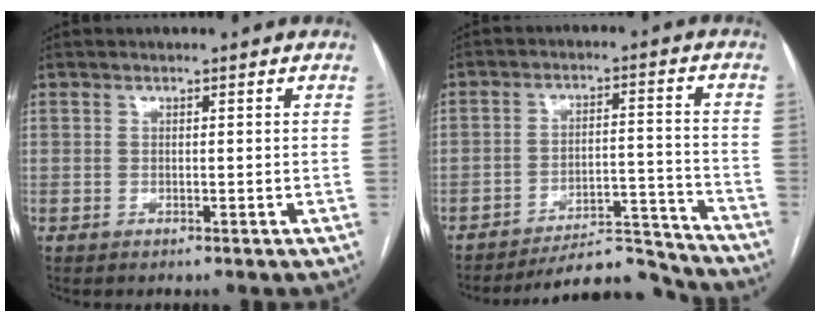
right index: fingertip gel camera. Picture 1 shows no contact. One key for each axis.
{"total": 10.6, "fx": -10.5, "fy": 1.4, "fz": 0.4, "tx": 0.011, "ty": 0.039, "tz": -0.157}